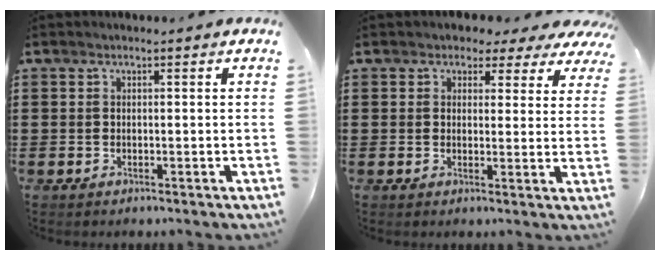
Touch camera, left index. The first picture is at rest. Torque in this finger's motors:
{"motor_torque": [2.14, 0.00, 0.52, 0.07]}